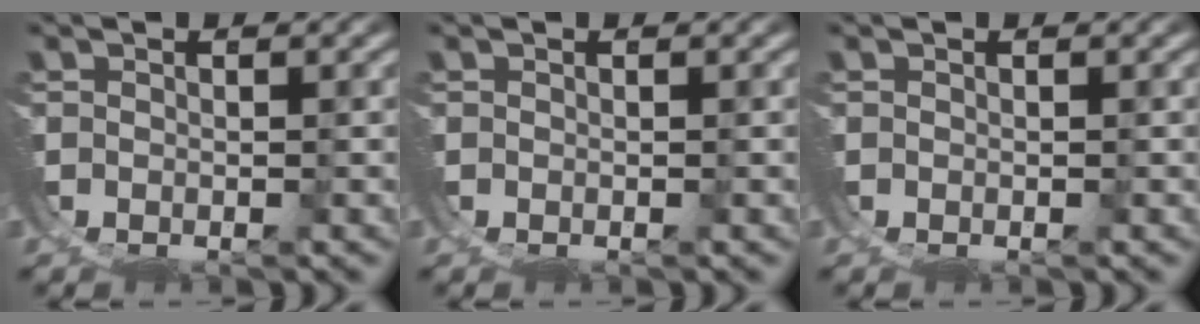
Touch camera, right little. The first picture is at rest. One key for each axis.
{"total": 0.0}
{"total": 0.0}